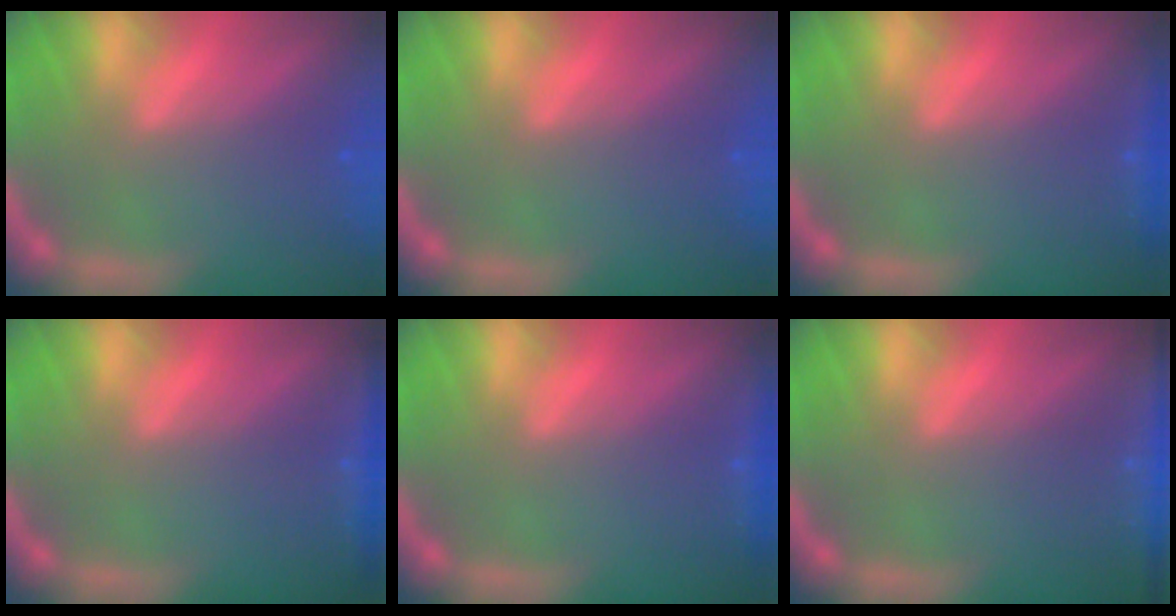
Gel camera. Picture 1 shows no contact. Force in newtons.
{"total": 0.0}
{"total": 1.4}
{"total": 2.4}
{"total": 1.4}
{"total": 6.0}